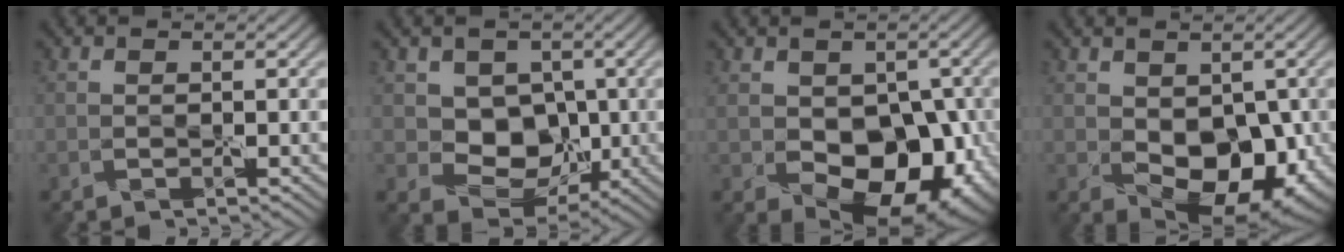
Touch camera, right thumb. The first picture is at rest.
{"total": 5.0, "force": [1.1, 4.4, 1.9], "torque": [-0.036, -0.006, 0.003]}
{"total": 11.8, "force": [-2.5, 7.9, 8.4], "torque": [-0.106, -0.019, -0.023]}
{"total": 9.2, "force": [-1.0, 6.1, 6.9], "torque": [-0.098, -0.027, -0.001]}